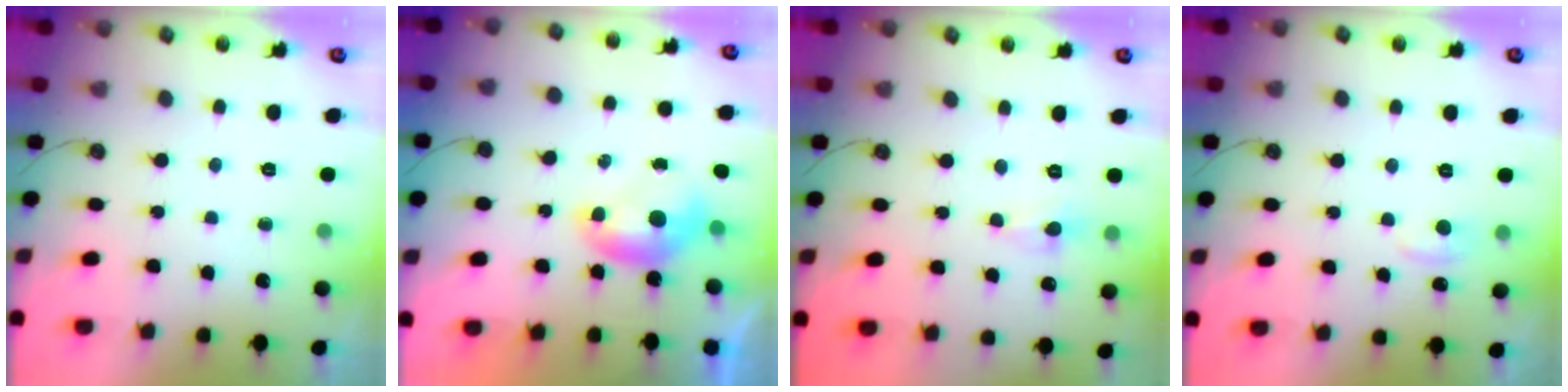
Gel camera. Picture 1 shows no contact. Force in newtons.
{"total": 0.0}
{"total": 0.7, "press": 0.7, "slide": 0.3}
{"total": 1.0, "press": 0.0, "slide": 1.0}